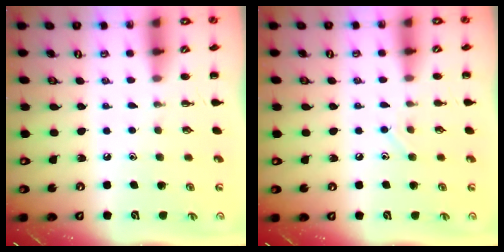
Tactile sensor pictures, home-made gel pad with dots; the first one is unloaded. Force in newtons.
{"total": 6.5, "press": 6.3, "slide": 1.7}